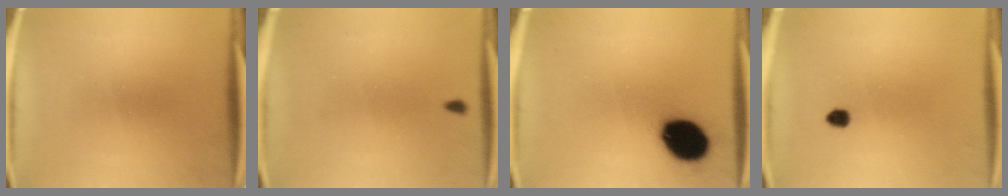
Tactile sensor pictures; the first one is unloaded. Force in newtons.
{"total": 0.8}
{"total": 14.8}
{"total": 1.8}